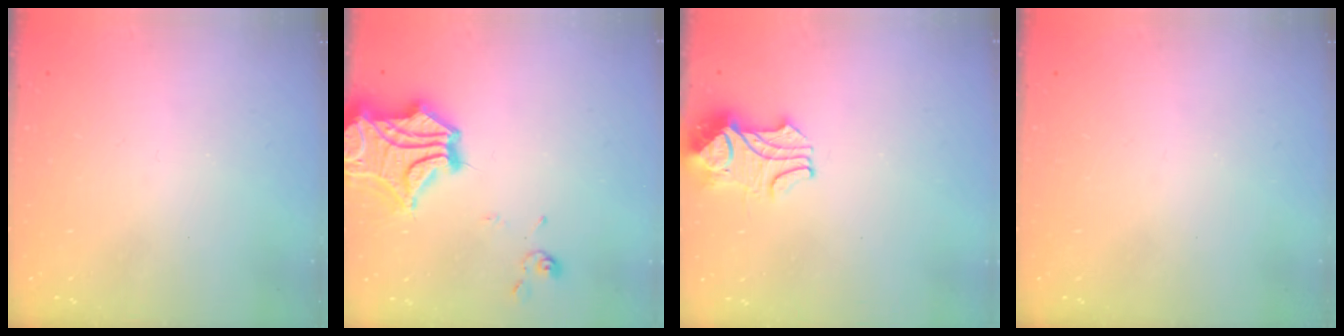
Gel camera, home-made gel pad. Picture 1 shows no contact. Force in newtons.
{"total": 12.7, "press": 12.3, "slide": 3.1}
{"total": 2.3, "press": 2.1, "slide": 0.8}
{"total": 0.0}